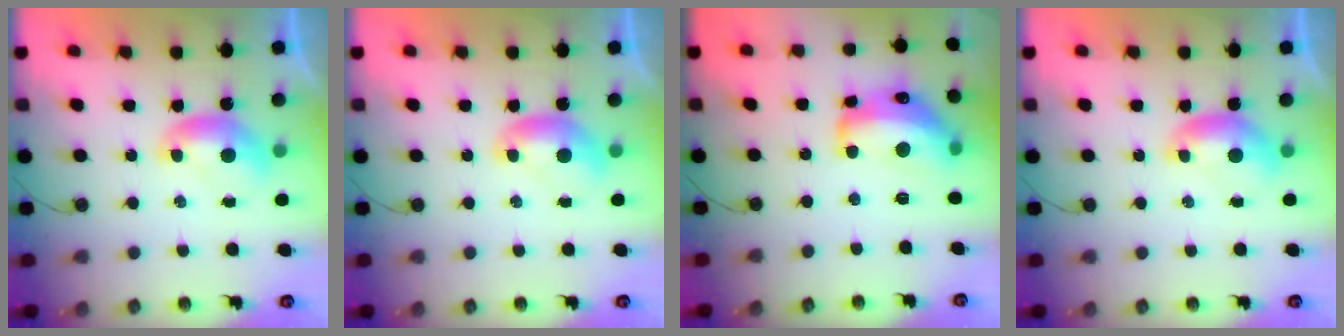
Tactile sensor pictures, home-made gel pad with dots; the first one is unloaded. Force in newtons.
{"total": 0.0}
{"total": 12.4, "press": 12.4, "slide": 1.1}
{"total": 0.0}